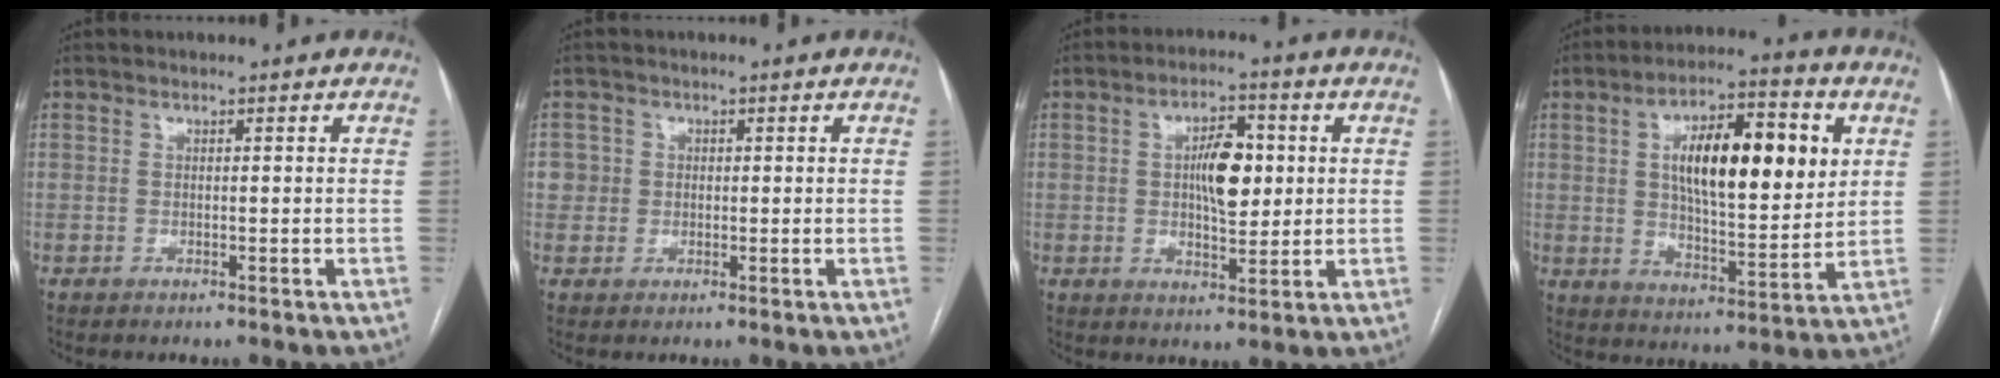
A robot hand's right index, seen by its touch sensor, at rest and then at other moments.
{"total": 2.9, "force": [0.5, 2.8, 0.0], "torque": [0.016, 0.009, 0.007]}
{"total": 7.3, "force": [0.9, 2.8, 6.7], "torque": [-0.115, 0.013, 0.018]}
{"total": 17.0, "force": [4.5, 5.4, 15.5], "torque": [-0.253, 0.018, 0.072]}